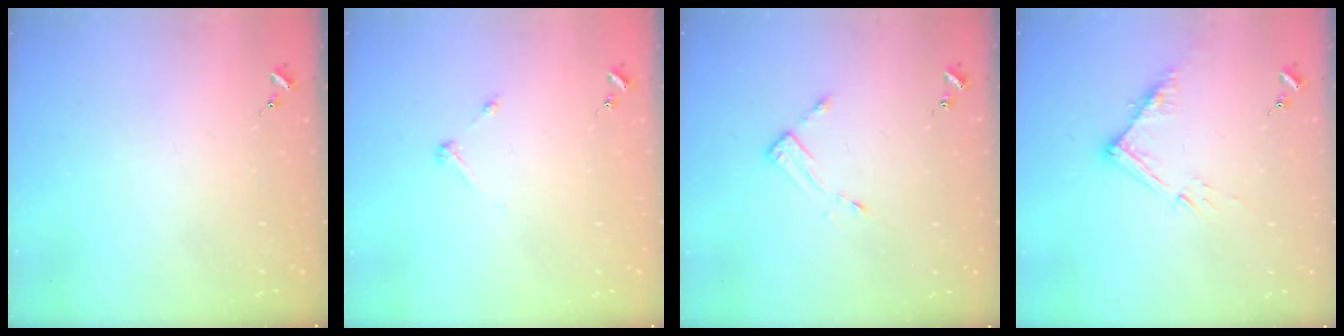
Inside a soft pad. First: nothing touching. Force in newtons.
{"total": 3.3, "press": 3.2, "slide": 0.4}
{"total": 3.2, "press": 3.2, "slide": 0.3}
{"total": 10.5, "press": 10.5, "slide": 0.8}